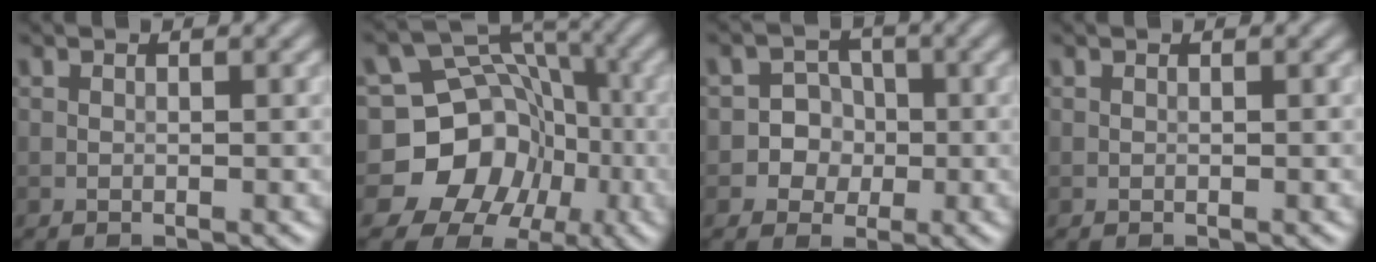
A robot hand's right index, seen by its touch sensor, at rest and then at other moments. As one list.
[{"total": 12.9, "force": [-3.9, 11.7, 3.9], "torque": [-0.066, 0.005, -0.088]}, {"total": 3.4, "force": [-0.7, 3.3, 0.7], "torque": [0.010, 0.013, -0.029]}, {"total": 0.0}]